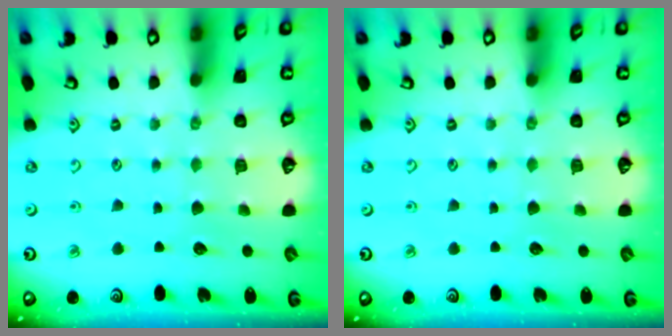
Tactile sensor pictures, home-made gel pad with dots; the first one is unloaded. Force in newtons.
{"total": 0.0}